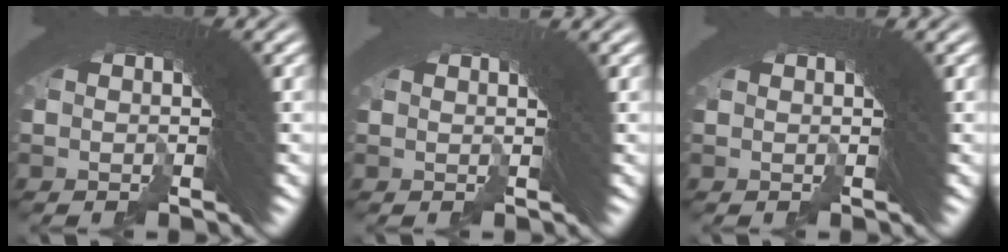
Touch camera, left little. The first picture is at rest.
{"total": 1.4, "force": [0.9, -1.0, 0.1], "torque": [0.008, 0.008, 0.015]}
{"total": 0.8, "force": [0.5, -0.6, -0.1], "torque": [0.004, 0.005, 0.009]}